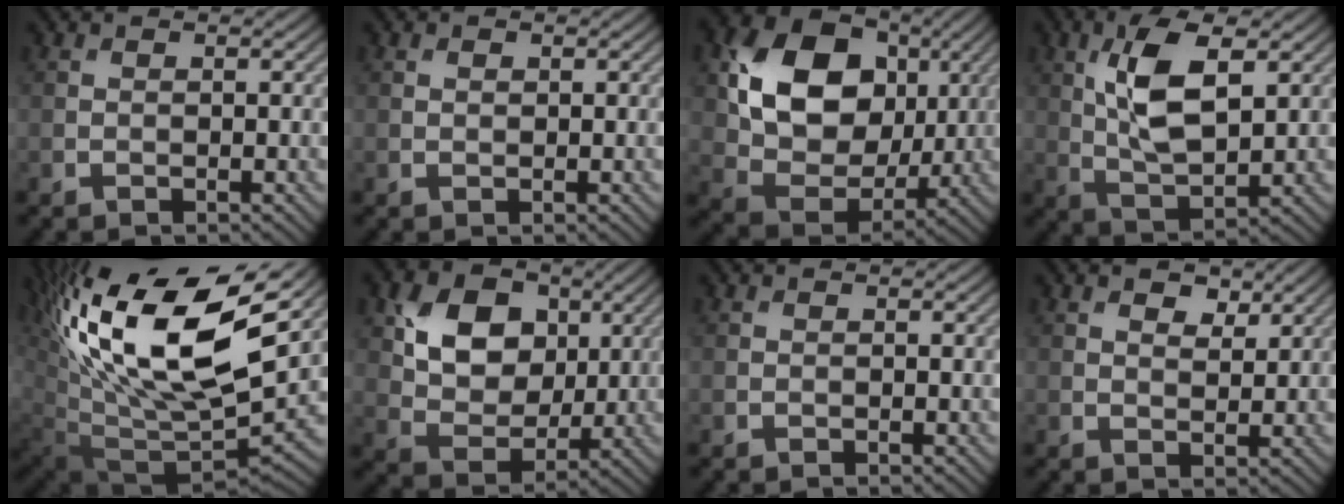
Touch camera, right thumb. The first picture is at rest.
{"total": 0.7, "force": [0.4, 0.4, 0.4], "torque": [-0.008, 0.000, 0.008]}
{"total": 14.2, "force": [3.7, 10.5, 8.8], "torque": [-0.173, 0.000, 0.061]}
{"total": 9.5, "force": [2.6, 4.2, 8.1], "torque": [-0.169, 0.002, 0.045]}
{"total": 19.7, "force": [8.8, 8.9, 15.2], "torque": [-0.302, 0.022, 0.156]}
{"total": 9.3, "force": [3.0, 6.9, 5.4], "torque": [-0.113, -0.002, 0.044]}
{"total": 0.0}
{"total": 2.6, "force": [1.8, 1.3, 1.5], "torque": [-0.026, -0.005, 0.031]}